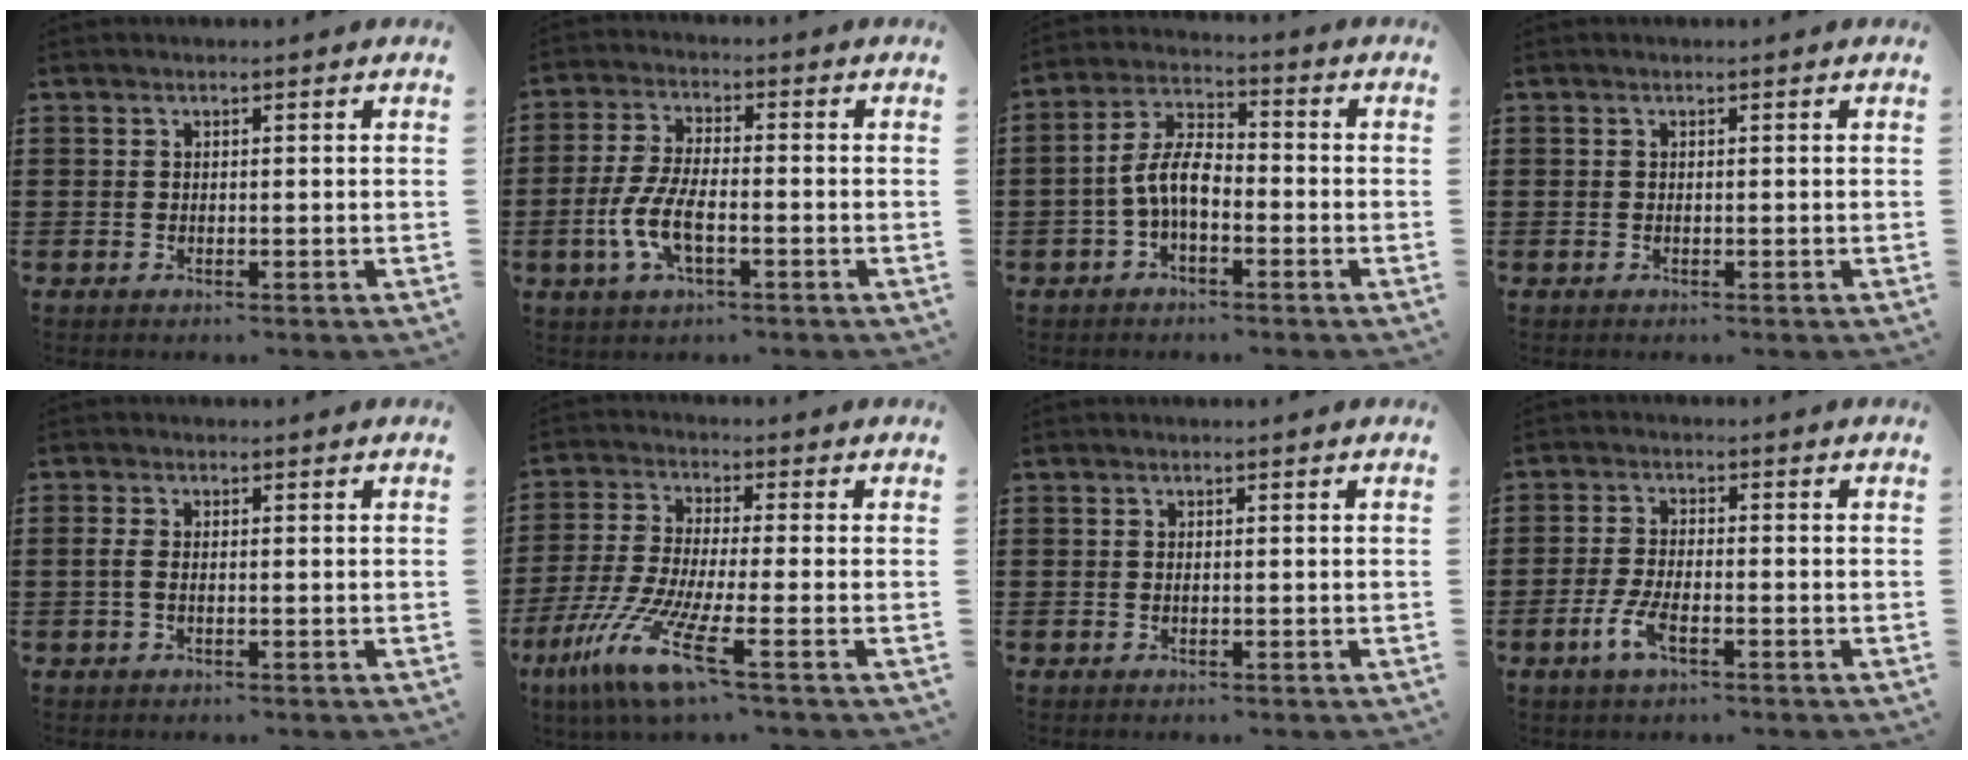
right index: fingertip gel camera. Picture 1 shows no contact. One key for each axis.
{"total": 7.1, "fx": -2.4, "fy": 2.7, "fz": 6.2, "tx": -0.145, "ty": -0.009, "tz": -0.051}
{"total": 6.9, "fx": -2.0, "fy": 3.1, "fz": 5.9, "tx": -0.137, "ty": 0.003, "tz": -0.045}
{"total": 0.0}
{"total": 1.8, "fx": -0.3, "fy": 0.7, "fz": 1.6, "tx": -0.047, "ty": -0.008, "tz": -0.009}
{"total": 11.0, "fx": -6.4, "fy": 0.9, "fz": 8.9, "tx": -0.221, "ty": -0.022, "tz": -0.135}
{"total": 0.0}
{"total": 4.5, "fx": -2.2, "fy": 1.5, "fz": 3.6, "tx": -0.087, "ty": -0.005, "tz": -0.047}